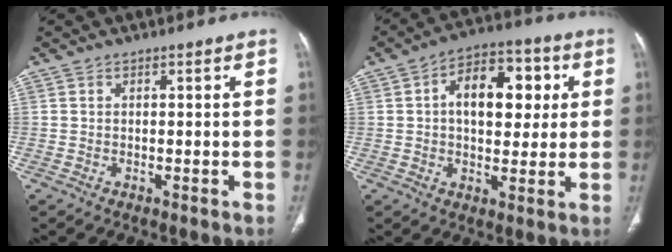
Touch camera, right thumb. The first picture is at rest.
{"total": 13.8, "force": [2.7, 8.3, 10.7], "torque": [-0.123, 0.016, 0.036]}